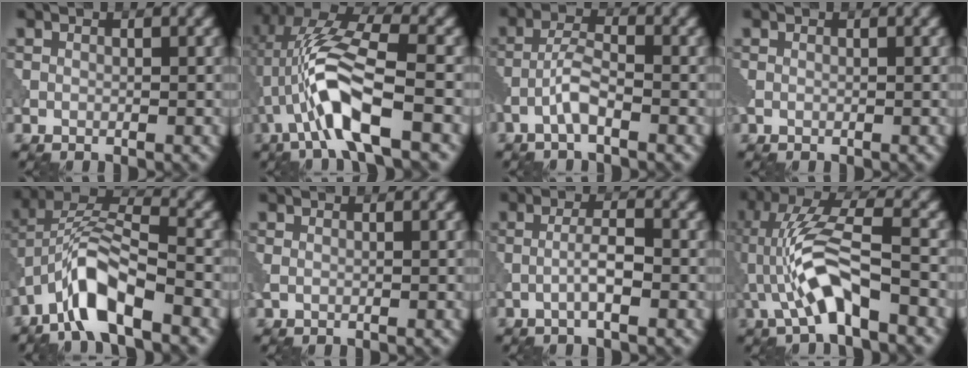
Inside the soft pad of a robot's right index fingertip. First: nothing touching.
{"total": 8.5, "force": [-2.4, 2.5, 7.8], "torque": [-0.169, 0.015, -0.051]}
{"total": 2.7, "force": [-1.5, 0.6, 2.2], "torque": [-0.046, 0.010, -0.037]}
{"total": 0.6, "force": [-0.3, 0.2, 0.5], "torque": [-0.014, -0.006, -0.009]}
{"total": 7.6, "force": [-4.3, 2.4, 5.8], "torque": [-0.109, 0.015, -0.087]}
{"total": 1.1, "force": [-0.1, 0.7, 0.8], "torque": [-0.024, -0.003, -0.006]}
{"total": 2.3, "force": [-0.6, 0.3, 2.2], "torque": [-0.041, 0.009, -0.016]}
{"total": 6.7, "force": [-2.1, 1.7, 6.1], "torque": [-0.129, 0.018, -0.042]}